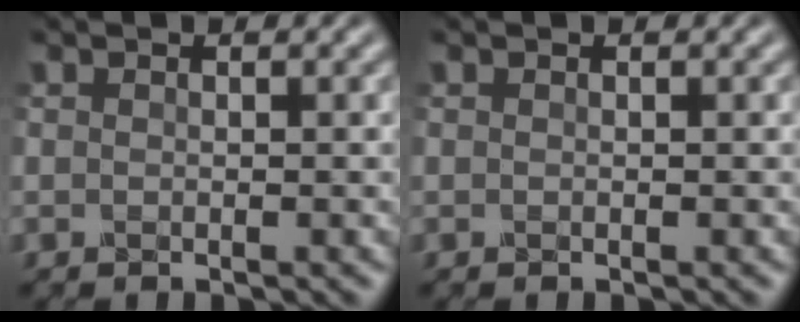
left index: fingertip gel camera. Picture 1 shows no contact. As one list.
[{"total": 0.0}]